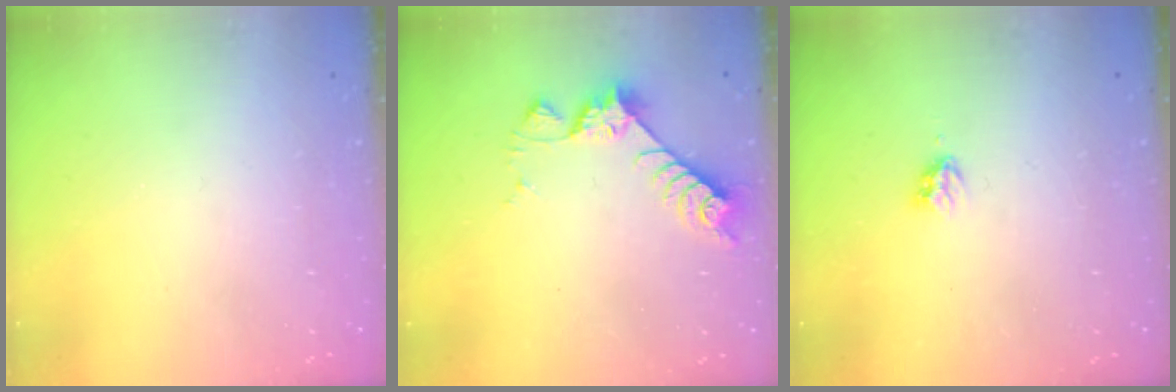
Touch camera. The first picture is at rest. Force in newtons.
{"total": 7.0, "press": 7.0, "slide": 0.5}
{"total": 3.2, "press": 3.1, "slide": 0.5}